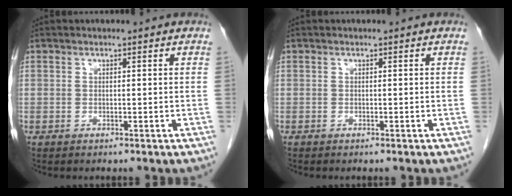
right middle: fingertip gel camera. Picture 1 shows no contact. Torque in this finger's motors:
{"motor_torque": [0.18, -0.10, -0.02, -0.01]}